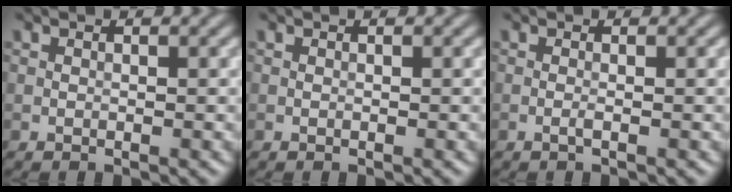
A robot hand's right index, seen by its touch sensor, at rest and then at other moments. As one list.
[{"total": 0.0}, {"total": 0.6, "force": [-0.2, 0.0, 0.5], "torque": [-0.012, -0.001, -0.007]}]